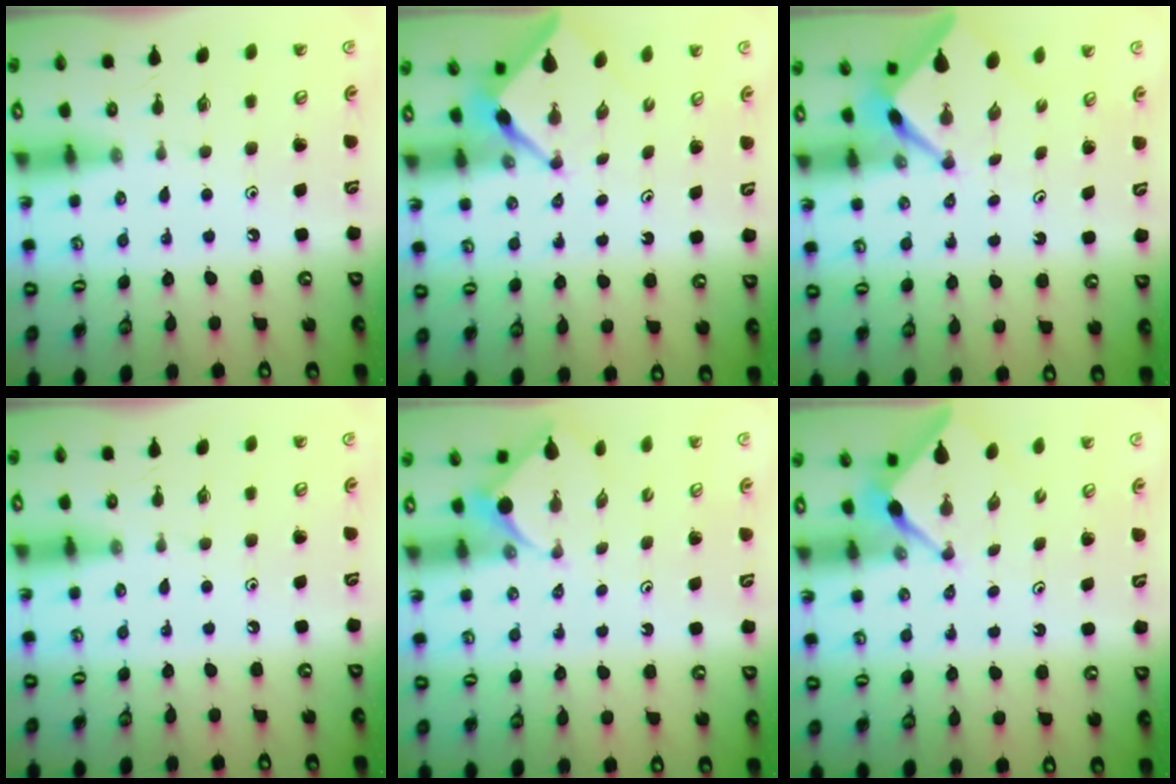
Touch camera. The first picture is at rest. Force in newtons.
{"total": 3.0, "press": 3.0, "slide": 0.3}
{"total": 2.6, "press": 2.6, "slide": 0.3}
{"total": 0.0}
{"total": 3.9, "press": 3.9, "slide": 0.5}
{"total": 3.0, "press": 3.0, "slide": 0.3}